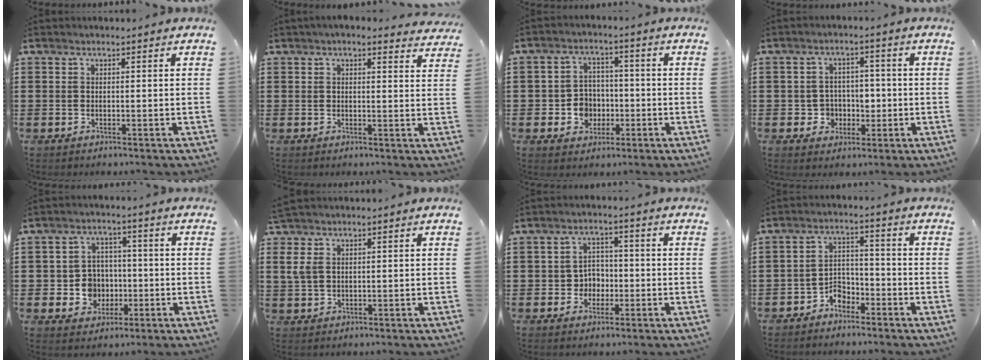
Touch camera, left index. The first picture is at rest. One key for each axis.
{"total": 2.6, "fx": 2.3, "fy": 0.4, "fz": 1.1, "tx": -0.027, "ty": -0.001, "tz": 0.043}
{"total": 5.6, "fx": -1.3, "fy": 5.0, "fz": 2.1, "tx": -0.060, "ty": 0.013, "tz": -0.026}
{"total": 4.5, "fx": -0.5, "fy": 4.3, "fz": 1.1, "tx": -0.038, "ty": 0.011, "tz": -0.011}
{"total": 6.4, "fx": -0.9, "fy": 5.8, "fz": 2.4, "tx": -0.062, "ty": 0.013, "tz": -0.017}
{"total": 3.0, "fx": 1.4, "fy": 1.5, "fz": 2.2, "tx": -0.064, "ty": 0.000, "tz": 0.020}
{"total": 3.8, "fx": -1.0, "fy": 3.4, "fz": 1.3, "tx": -0.036, "ty": 0.007, "tz": -0.024}
{"total": 3.7, "fx": -3.2, "fy": 1.6, "fz": 0.7, "tx": -0.019, "ty": 0.011, "tz": -0.068}